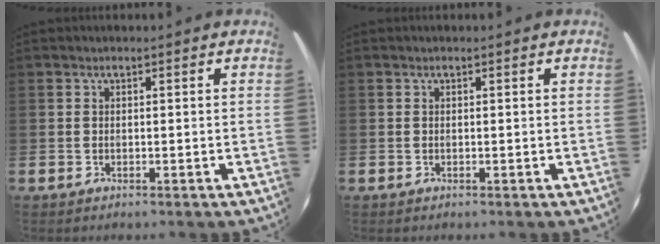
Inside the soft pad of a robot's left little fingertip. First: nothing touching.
{"total": 0.0}